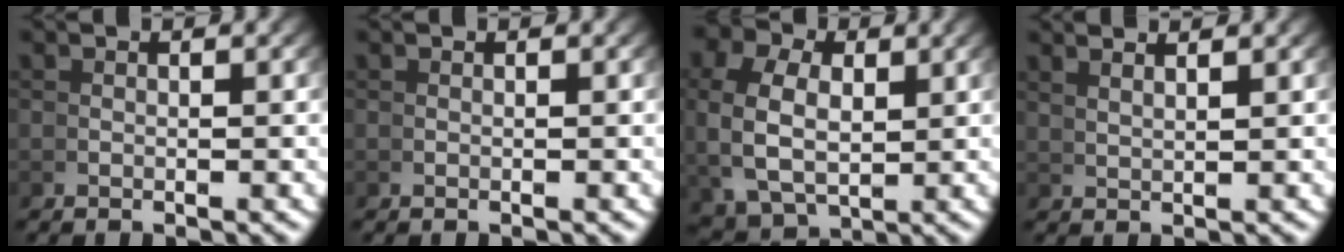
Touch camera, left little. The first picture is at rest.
{"total": 0.0}
{"total": 6.7, "force": [1.0, 5.0, 4.3], "torque": [-0.097, -0.018, 0.030]}
{"total": 2.8, "force": [2.6, -0.7, 0.8], "torque": [-0.001, 0.007, 0.052]}